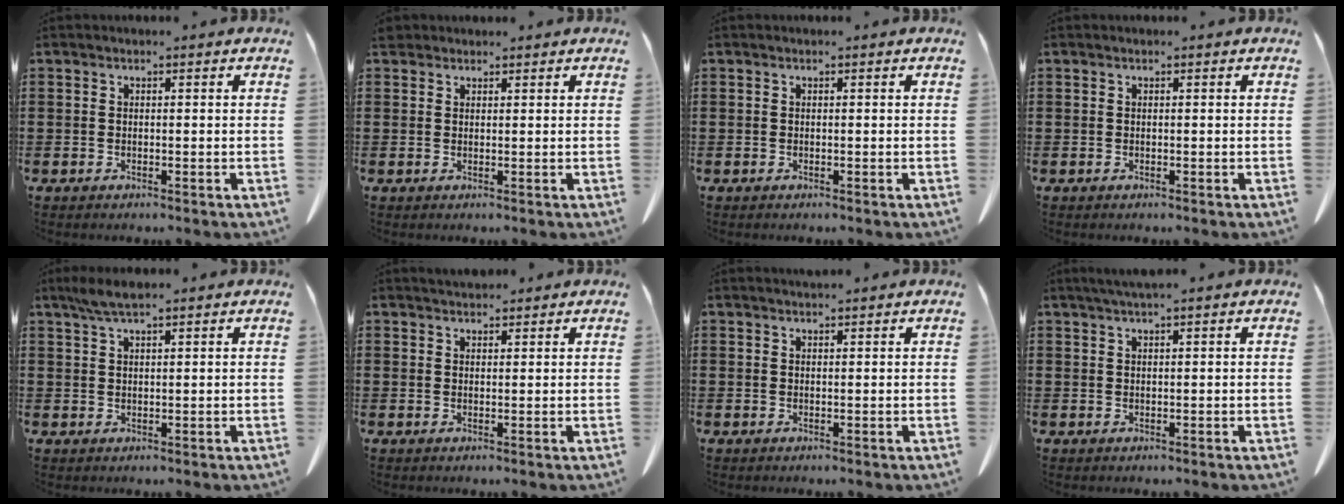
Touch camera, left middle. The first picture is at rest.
{"total": 1.6, "force": [1.4, 0.7, 0.4], "torque": [-0.014, 0.004, 0.029]}
{"total": 0.0}
{"total": 0.0}
{"total": 3.1, "force": [2.2, 0.4, 2.2], "torque": [-0.048, 0.000, 0.041]}
{"total": 1.7, "force": [1.6, 0.5, 0.2], "torque": [0.000, -0.002, 0.031]}
{"total": 1.0, "force": [0.9, 0.0, 0.2], "torque": [-0.006, -0.003, 0.019]}
{"total": 1.5, "force": [1.2, -0.2, 1.0], "torque": [-0.020, -0.002, 0.023]}